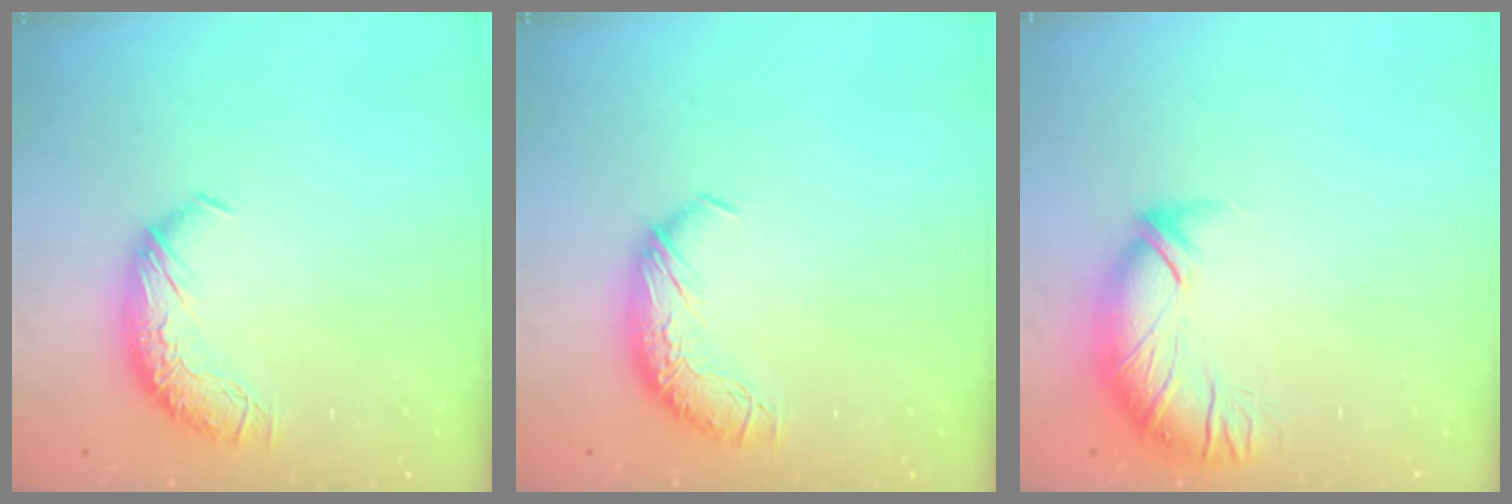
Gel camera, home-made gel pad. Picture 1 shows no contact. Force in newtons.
{"total": 0.0}
{"total": 3.0, "press": 1.6, "slide": 2.5}